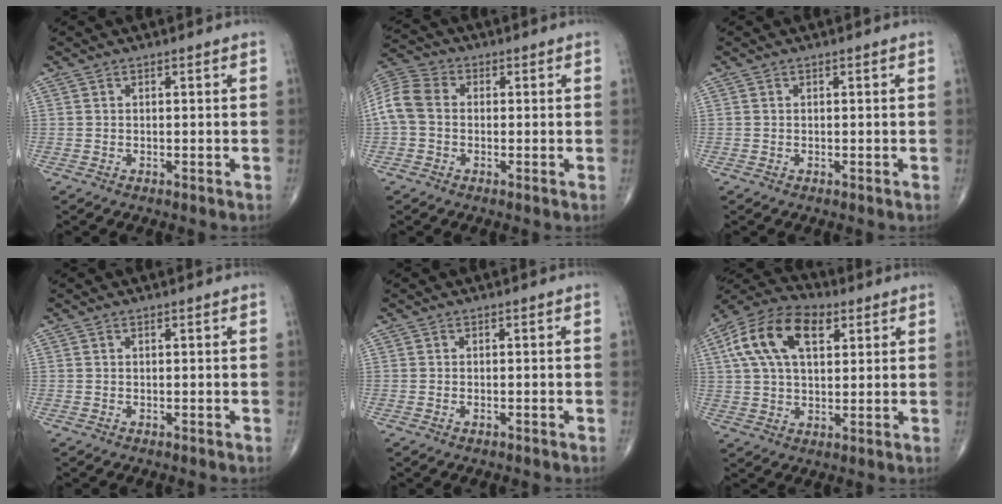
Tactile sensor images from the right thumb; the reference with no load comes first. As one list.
[{"total": 8.3, "force": [-0.1, 6.3, 5.4], "torque": [-0.112, 0.024, -0.014]}, {"total": 0.0}, {"total": 0.0}, {"total": 0.6, "force": [-0.4, 0.2, 0.4], "torque": [-0.009, 0.005, -0.005]}, {"total": 15.7, "force": [5.5, 8.9, 11.7], "torque": [-0.208, 0.012, 0.092]}]